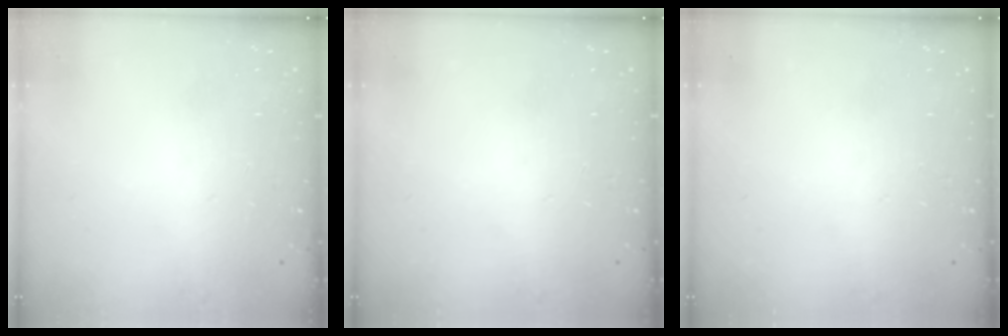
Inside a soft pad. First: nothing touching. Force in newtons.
{"total": 0.0}
{"total": 0.0}